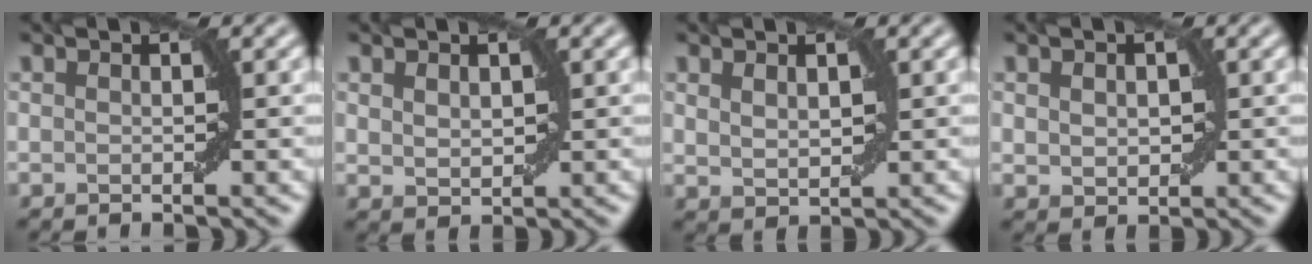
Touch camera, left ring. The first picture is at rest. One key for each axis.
{"total": 1.5, "fx": 0.7, "fy": 1.0, "fz": 0.9, "tx": -0.015, "ty": -0.001, "tz": 0.020}
{"total": 1.7, "fx": 0.8, "fy": 1.0, "fz": 1.1, "tx": -0.021, "ty": -0.002, "tz": 0.023}
{"total": 1.9, "fx": 0.4, "fy": 1.4, "fz": 1.2, "tx": -0.019, "ty": 0.000, "tz": 0.011}